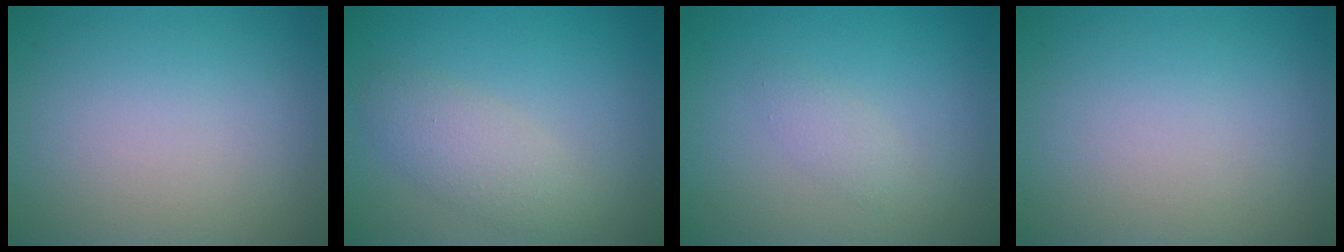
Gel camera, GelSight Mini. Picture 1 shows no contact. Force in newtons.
{"total": 3.0, "press": 3.0, "slide": 0.1}
{"total": 1.1, "press": 1.1, "slide": 0.1}
{"total": 0.0}